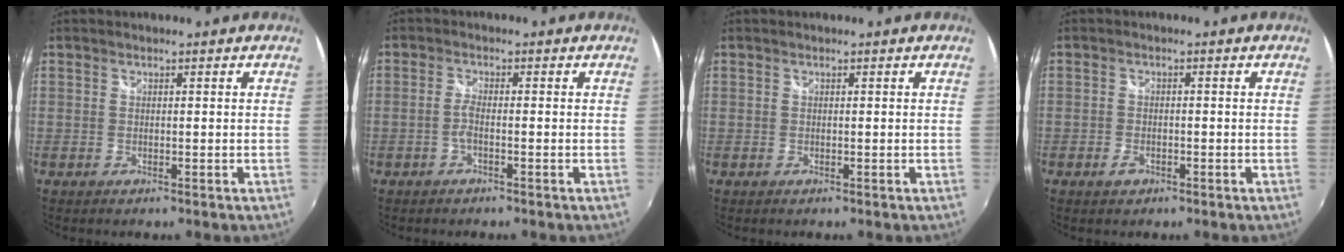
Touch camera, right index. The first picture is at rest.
{"total": 1.7, "force": [-0.8, 0.1, 1.4], "torque": [-0.033, 0.002, -0.019]}
{"total": 0.0}
{"total": 2.2, "force": [-1.3, 1.4, 1.0], "torque": [-0.021, 0.000, -0.023]}